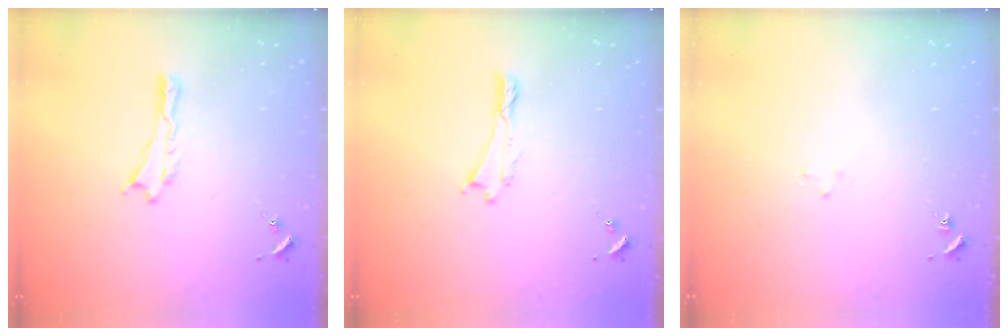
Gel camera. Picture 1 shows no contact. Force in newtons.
{"total": 0.0}
{"total": 1.6, "press": 1.6, "slide": 0.1}